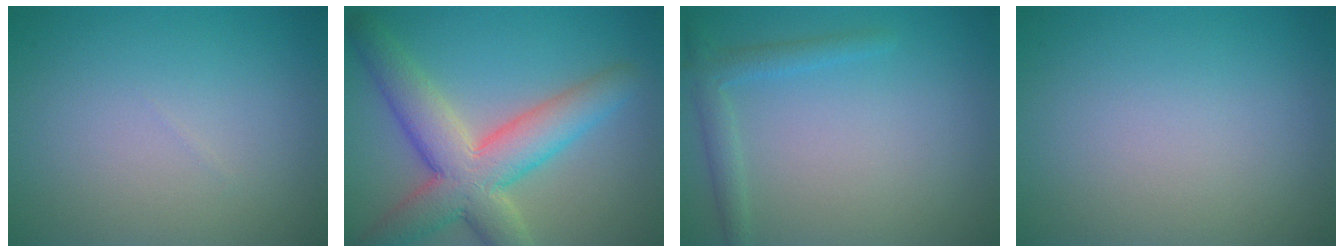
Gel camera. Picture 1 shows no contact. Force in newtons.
{"total": 8.3, "press": 8.3, "slide": 0.5}
{"total": 2.0, "press": 2.0, "slide": 0.1}
{"total": 0.0}